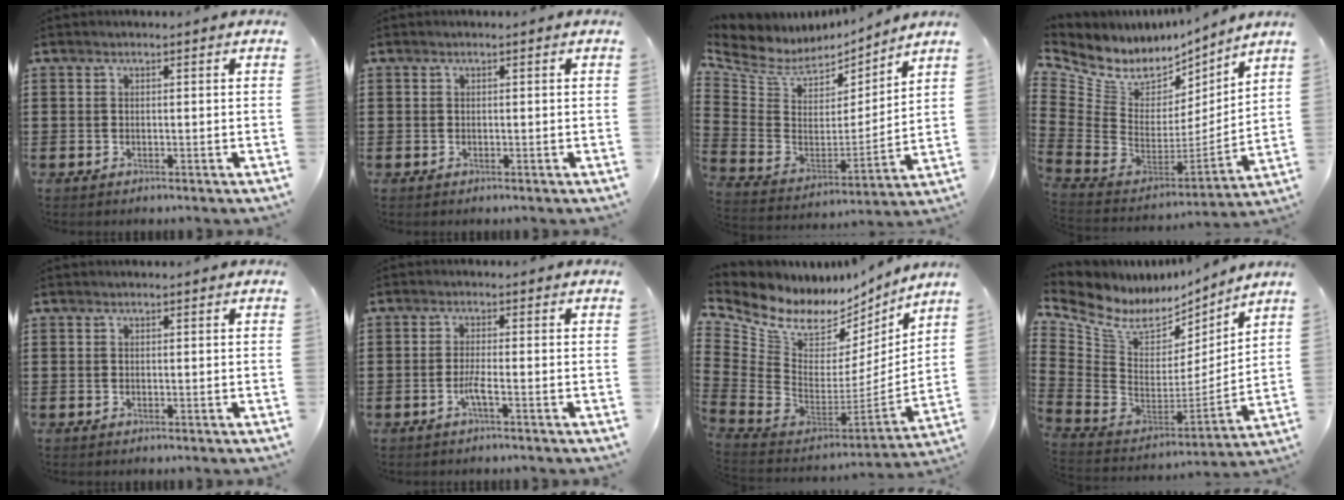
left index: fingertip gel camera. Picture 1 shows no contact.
{"total": 0.0}
{"total": 6.3, "force": [5.0, 3.4, 1.6], "torque": [-0.067, -0.036, 0.087]}
{"total": 7.6, "force": [5.0, 5.0, 2.9], "torque": [-0.108, -0.049, 0.088]}
{"total": 0.0}
{"total": 2.6, "force": [-1.2, 0.0, 2.3], "torque": [-0.048, -0.003, -0.025]}
{"total": 7.7, "force": [5.1, 4.7, 3.2], "torque": [-0.109, -0.053, 0.091]}
{"total": 7.6, "force": [5.5, 4.1, 3.2], "torque": [-0.102, -0.044, 0.098]}